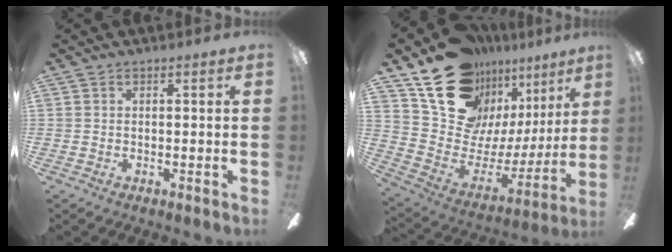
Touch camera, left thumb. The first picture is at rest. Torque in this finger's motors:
{"motor_torque": [2.63, 2.38, 1.46, -1.31, 0.09]}